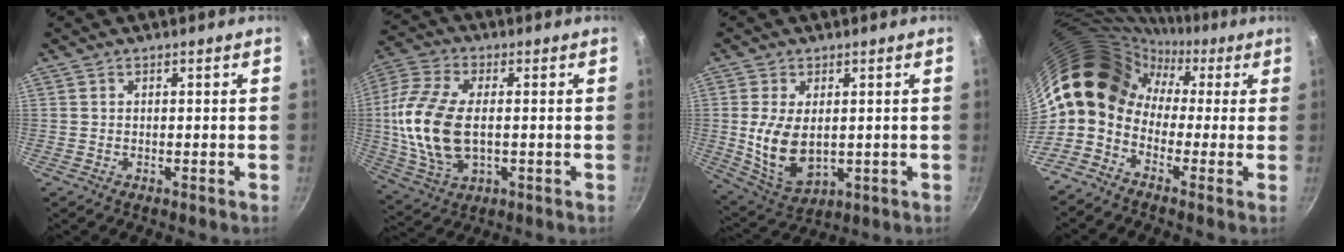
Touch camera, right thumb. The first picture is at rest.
{"total": 16.2, "force": [-0.3, 9.0, 13.5], "torque": [-0.276, 0.009, -0.007]}
{"total": 10.9, "force": [0.4, 6.4, 8.9], "torque": [-0.163, -0.018, 0.026]}
{"total": 14.4, "force": [-0.7, 11.6, 8.5], "torque": [-0.120, 0.056, -0.042]}